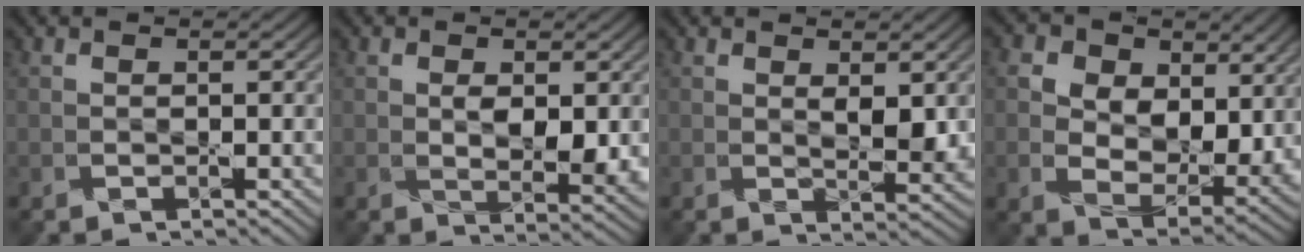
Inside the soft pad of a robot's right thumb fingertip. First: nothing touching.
{"total": 3.9, "force": [0.3, 2.2, 3.3], "torque": [-0.064, -0.010, 0.015]}
{"total": 2.9, "force": [0.9, 1.2, 2.5], "torque": [-0.049, -0.009, 0.022]}
{"total": 10.7, "force": [3.3, 7.7, 6.6], "torque": [-0.166, -0.013, 0.055]}